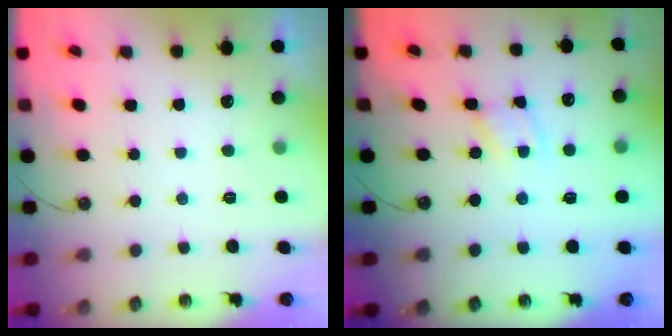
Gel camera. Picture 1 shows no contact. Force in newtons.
{"total": 1.9, "press": 1.9, "slide": 0.1}